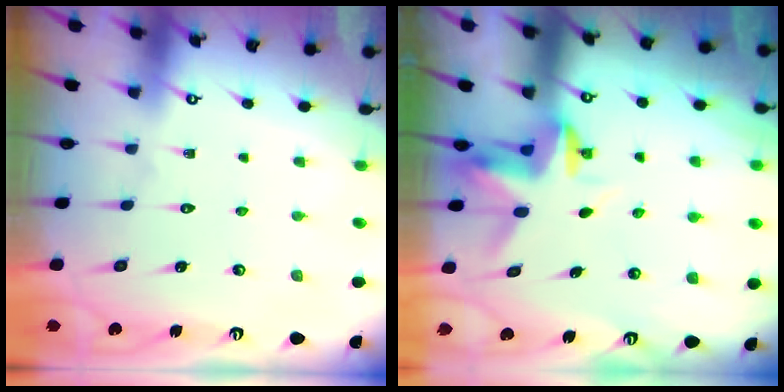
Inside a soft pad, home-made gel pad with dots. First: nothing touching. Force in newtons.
{"total": 3.4, "press": 3.4, "slide": 0.3}